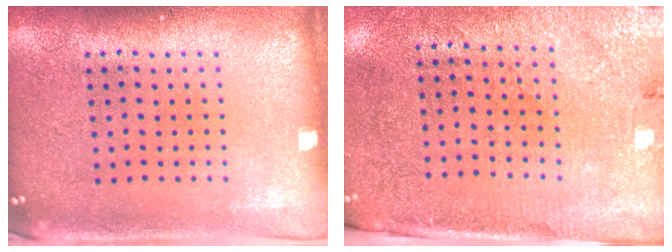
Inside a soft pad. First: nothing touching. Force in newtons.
{"total": 2.7, "press": 2.5, "slide": 1.1}